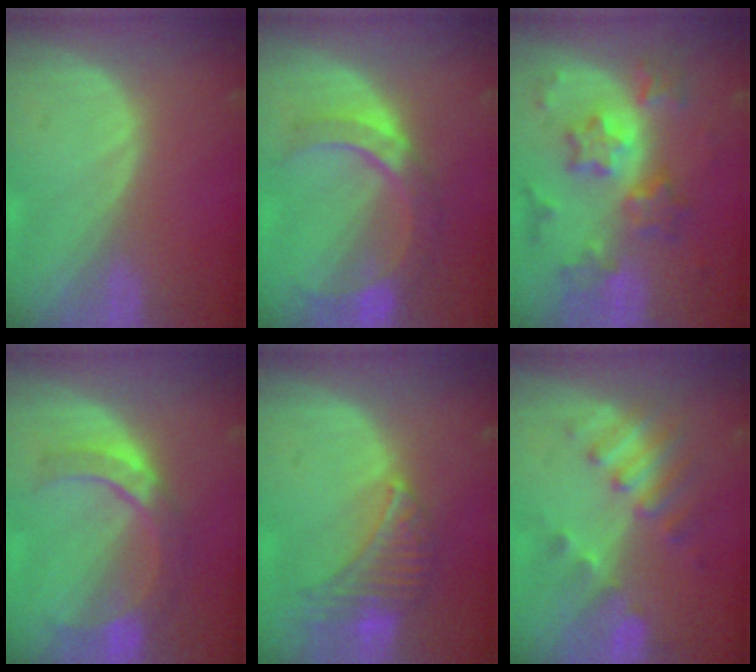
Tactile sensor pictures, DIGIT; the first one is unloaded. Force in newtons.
{"total": 8.3, "press": 7.9, "slide": 2.5}
{"total": 9.4, "press": 9.4, "slide": 0.7}
{"total": 7.3, "press": 7.2, "slide": 0.8}
{"total": 7.7, "press": 7.0, "slide": 3.2}
{"total": 7.7, "press": 6.7, "slide": 3.6}